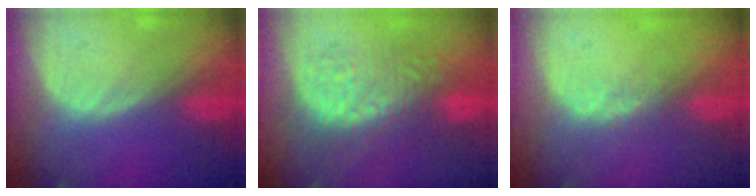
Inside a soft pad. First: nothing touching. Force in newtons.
{"total": 8.6, "press": 8.5, "slide": 1.5}
{"total": 2.1, "press": 1.7, "slide": 1.2}